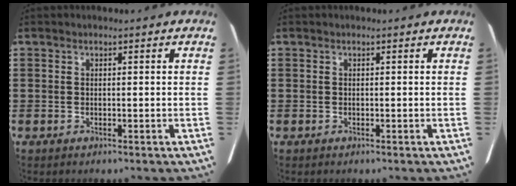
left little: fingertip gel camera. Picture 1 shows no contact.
{"total": 0.0}